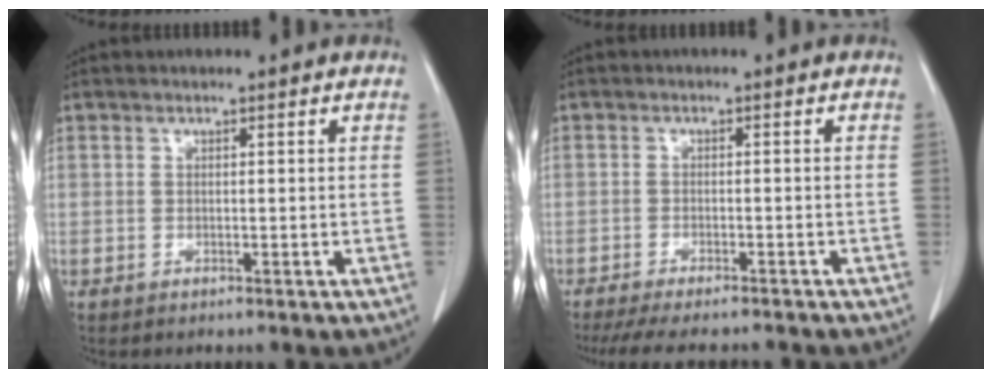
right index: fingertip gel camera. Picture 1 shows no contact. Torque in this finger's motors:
{"motor_torque": [1.02, -0.97, 0.28, 0.05]}